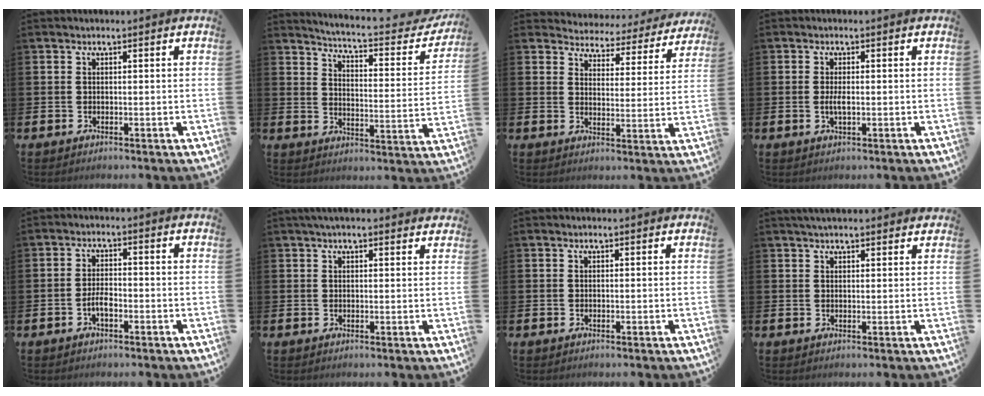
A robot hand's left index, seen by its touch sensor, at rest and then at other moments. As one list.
[{"total": 5.0, "force": [4.8, 0.3, 1.5], "torque": [-0.047, -0.043, 0.074]}, {"total": 4.1, "force": [4.0, 1.1, -0.1], "torque": [-0.021, -0.040, 0.063]}, {"total": 2.0, "force": [-0.1, 0.6, 1.9], "torque": [-0.033, -0.001, -0.004]}, {"total": 2.5, "force": [-1.0, 1.0, 2.1], "torque": [-0.037, 0.004, -0.020]}, {"total": 2.4, "force": [2.3, 0.3, 0.8], "torque": [-0.019, -0.001, 0.041]}, {"total": 0.0}, {"total": 2.7, "force": [2.6, 0.4, 0.6], "torque": [-0.017, -0.003, 0.047]}]